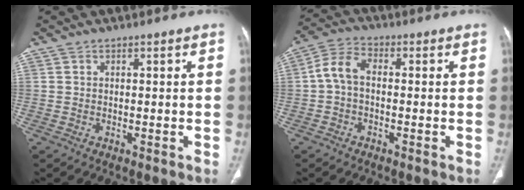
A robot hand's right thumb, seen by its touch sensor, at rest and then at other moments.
{"total": 6.0, "force": [-0.4, 3.8, 4.7], "torque": [-0.092, 0.021, -0.017]}